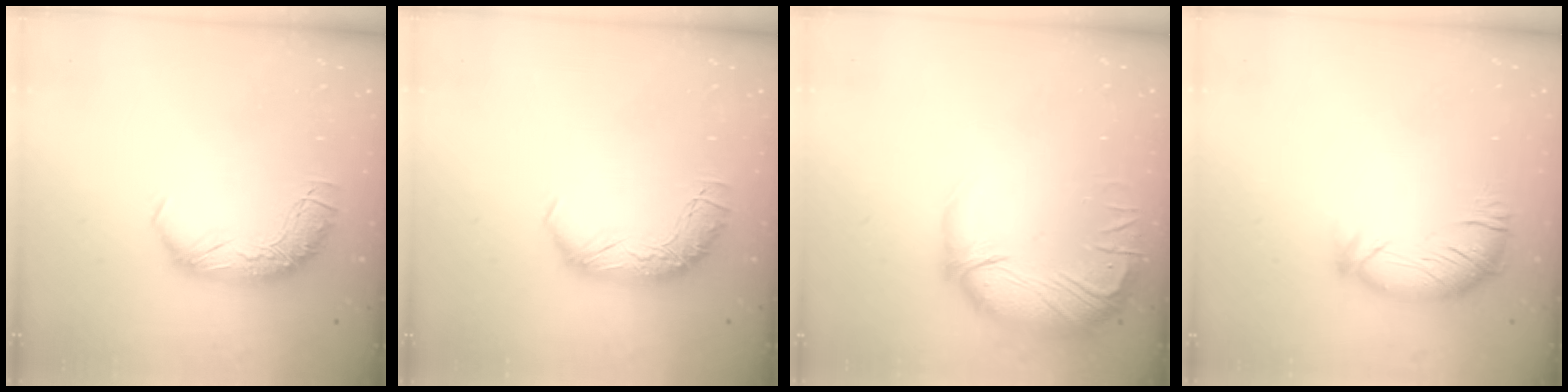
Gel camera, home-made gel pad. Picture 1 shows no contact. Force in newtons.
{"total": 0.0}
{"total": 2.9, "press": 0.1, "slide": 2.9}
{"total": 2.9, "press": 2.0, "slide": 2.0}